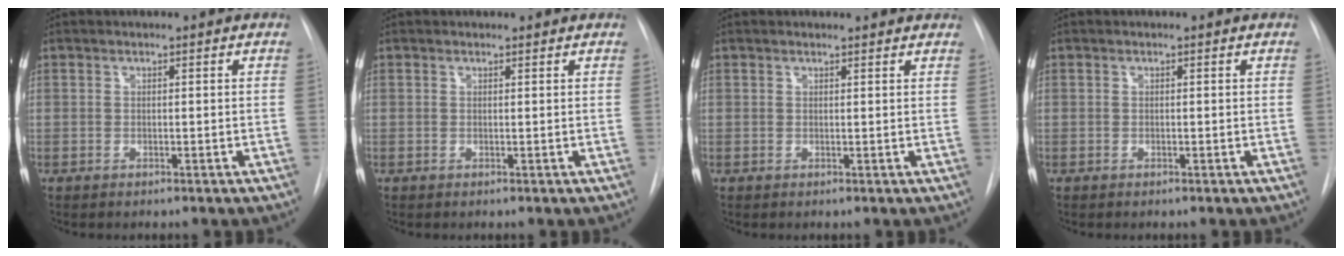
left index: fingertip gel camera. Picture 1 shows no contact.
{"total": 0.5, "force": [0.5, 0.2, 0.0], "torque": [-0.005, 0.001, 0.005]}
{"total": 3.0, "force": [2.9, 0.6, 0.4], "torque": [-0.012, 0.007, 0.023]}
{"total": 0.0}